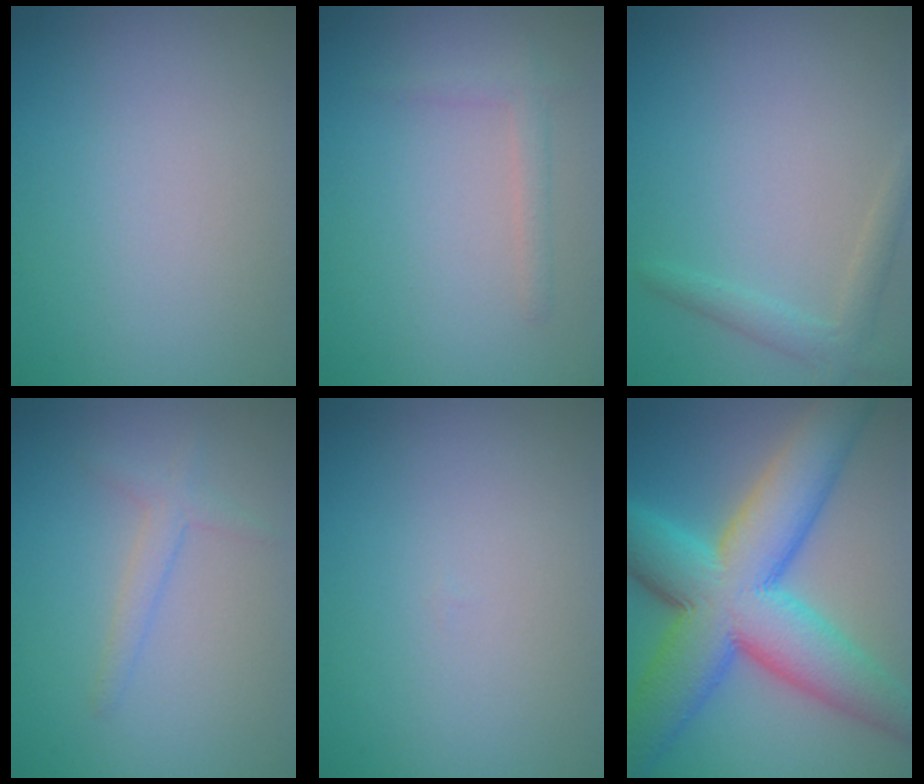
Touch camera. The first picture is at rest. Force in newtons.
{"total": 1.4, "press": 1.4, "slide": 0.1}
{"total": 2.0, "press": 2.0, "slide": 0.1}
{"total": 1.6, "press": 1.6, "slide": 0.1}
{"total": 0.0}
{"total": 13.3, "press": 13.3, "slide": 0.4}